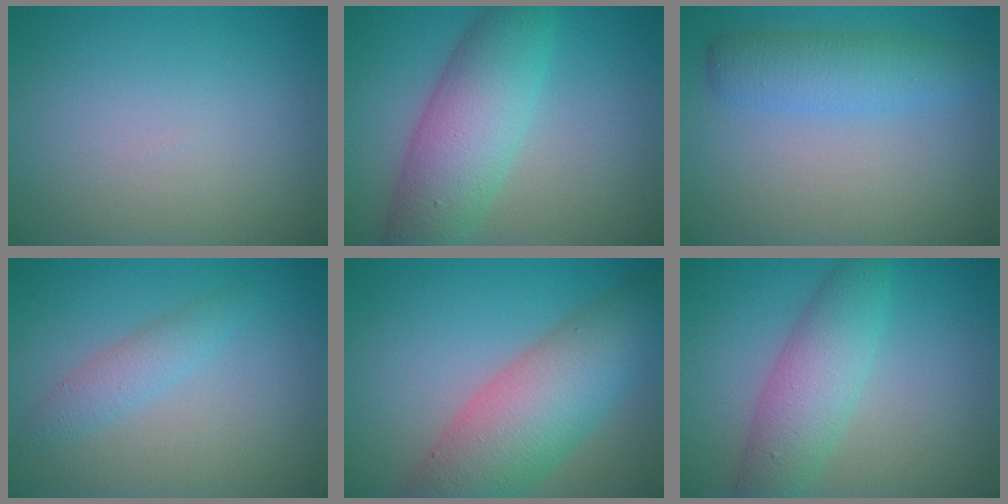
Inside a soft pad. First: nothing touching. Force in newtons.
{"total": 7.4, "press": 7.4, "slide": 0.2}
{"total": 3.7, "press": 3.7, "slide": 0.1}
{"total": 2.0, "press": 2.0, "slide": 0.0}
{"total": 8.6, "press": 8.6, "slide": 0.3}
{"total": 4.9, "press": 4.9, "slide": 0.1}